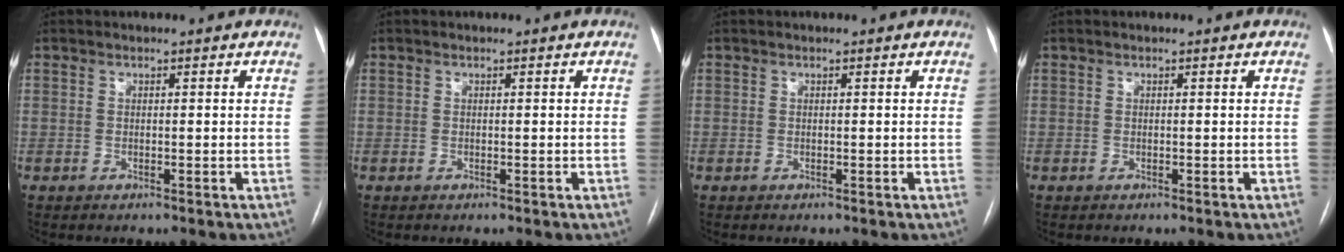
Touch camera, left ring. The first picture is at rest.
{"total": 0.0}
{"total": 0.0}
{"total": 0.0}